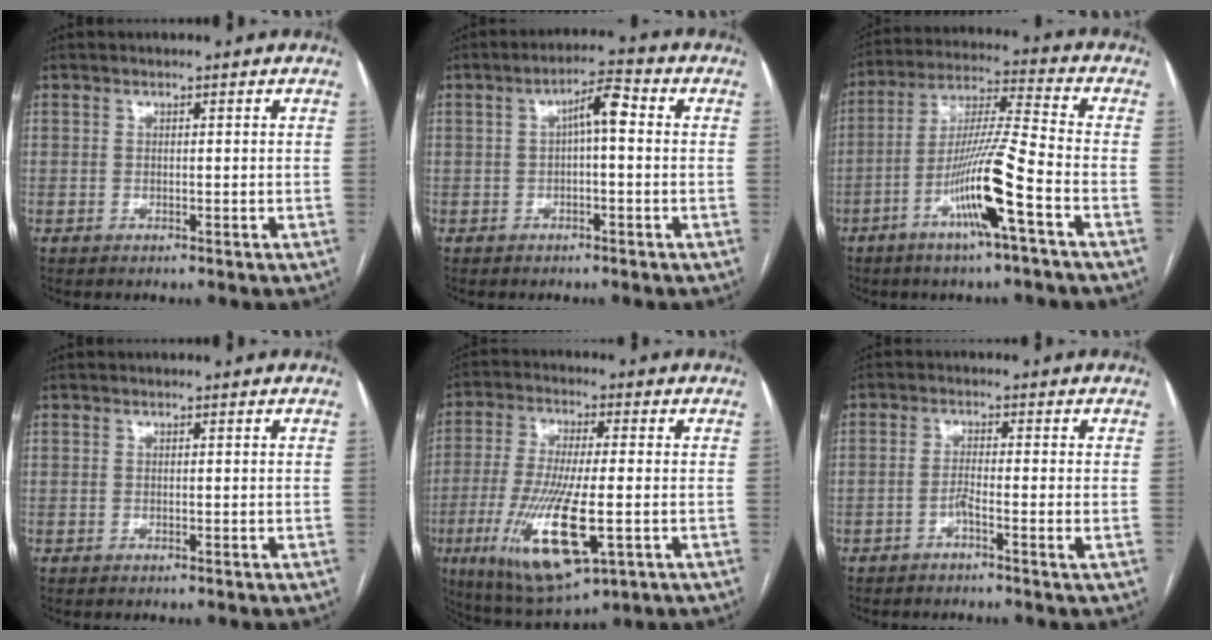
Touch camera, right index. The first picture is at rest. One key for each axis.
{"total": 4.9, "fx": 0.5, "fy": 1.1, "fz": 4.7, "tx": -0.079, "ty": 0.021, "tz": 0.006}
{"total": 12.7, "fx": -5.4, "fy": -0.5, "fz": 11.5, "tx": -0.222, "ty": -0.001, "tz": -0.104}
{"total": 0.0}
{"total": 15.7, "fx": -4.6, "fy": 3.1, "fz": 14.7, "tx": -0.295, "ty": -0.032, "tz": -0.072}
{"total": 2.5, "fx": -1.2, "fy": -0.3, "fz": 2.2, "tx": -0.041, "ty": -0.001, "tz": -0.026}